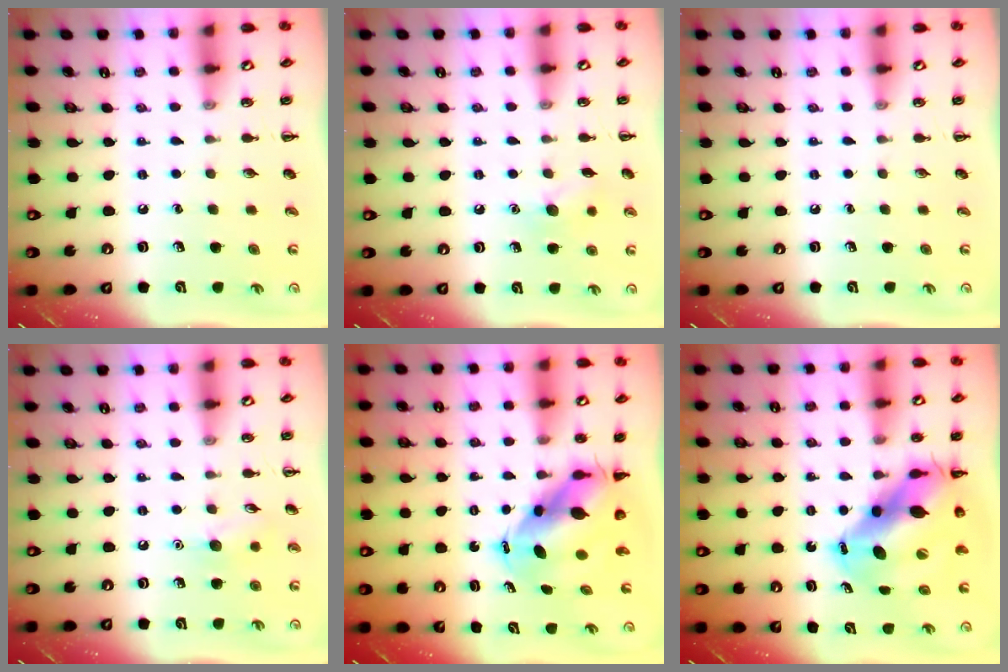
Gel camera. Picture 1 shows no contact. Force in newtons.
{"total": 8.2, "press": 8.0, "slide": 1.9}
{"total": 0.0}
{"total": 7.5, "press": 7.3, "slide": 1.6}
{"total": 7.5, "press": 7.3, "slide": 1.9}
{"total": 13.4, "press": 12.9, "slide": 3.6}